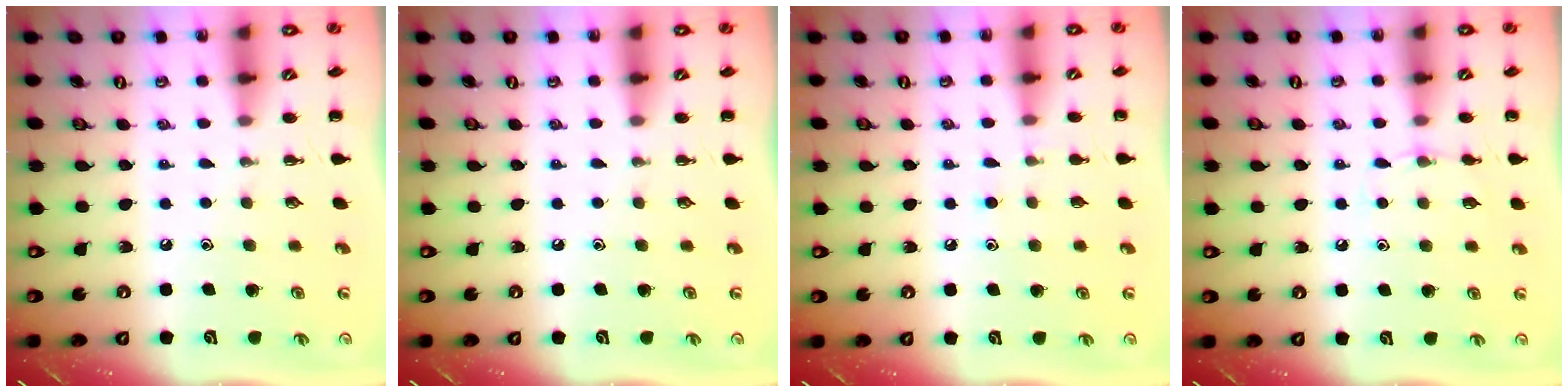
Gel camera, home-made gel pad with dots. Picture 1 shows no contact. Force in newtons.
{"total": 0.0}
{"total": 4.8, "press": 4.5, "slide": 1.7}
{"total": 5.3, "press": 5.0, "slide": 1.8}